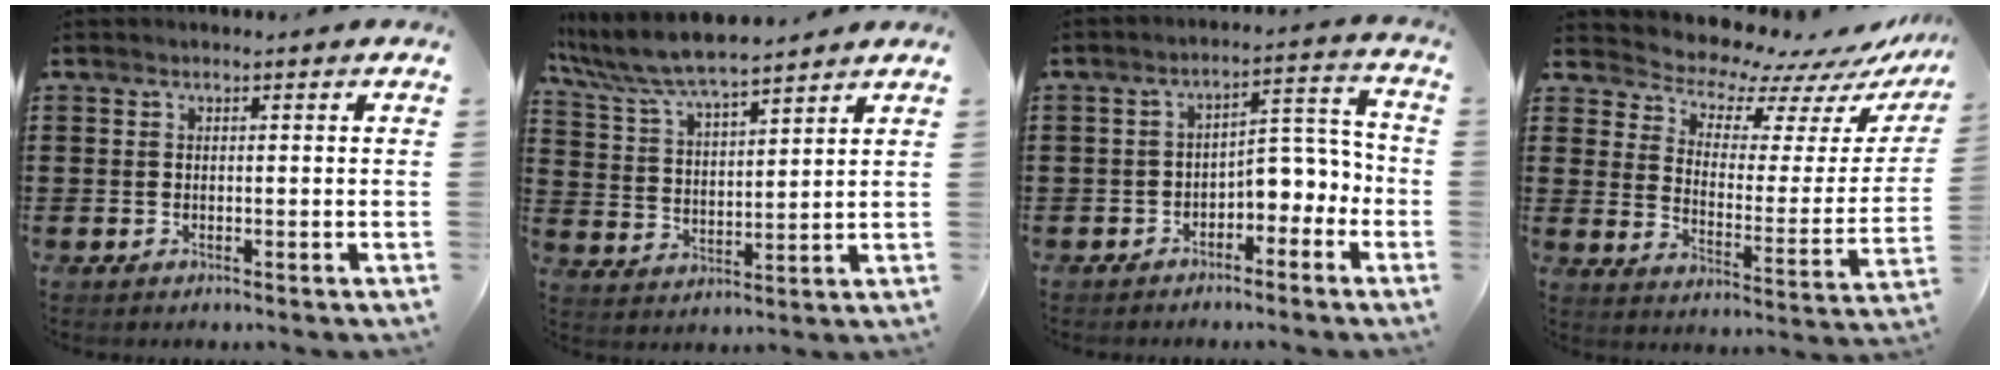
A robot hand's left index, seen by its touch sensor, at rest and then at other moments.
{"total": 7.4, "force": [6.7, 0.8, 2.9], "torque": [-0.083, -0.030, 0.118]}
{"total": 4.6, "force": [-3.2, 2.1, 2.5], "torque": [-0.048, 0.000, -0.067]}
{"total": 6.7, "force": [6.5, 1.6, 1.0], "torque": [-0.043, -0.067, 0.108]}